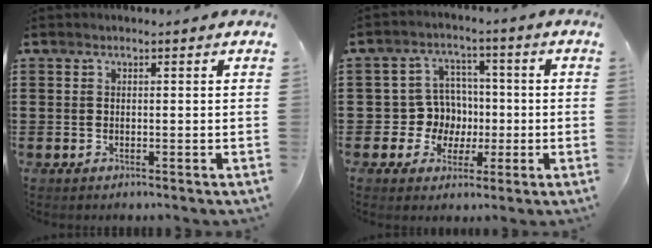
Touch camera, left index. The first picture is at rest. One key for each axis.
{"total": 7.3, "fx": 0.2, "fy": 7.1, "fz": 1.8, "tx": -0.057, "ty": 0.009, "tz": 0.010}